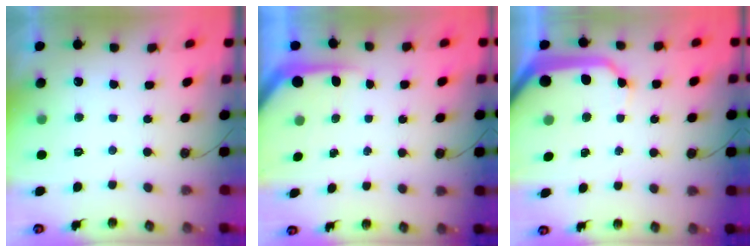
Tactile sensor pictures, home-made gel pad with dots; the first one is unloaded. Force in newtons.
{"total": 4.6, "press": 4.5, "slide": 0.4}
{"total": 12.3, "press": 12.3, "slide": 1.1}